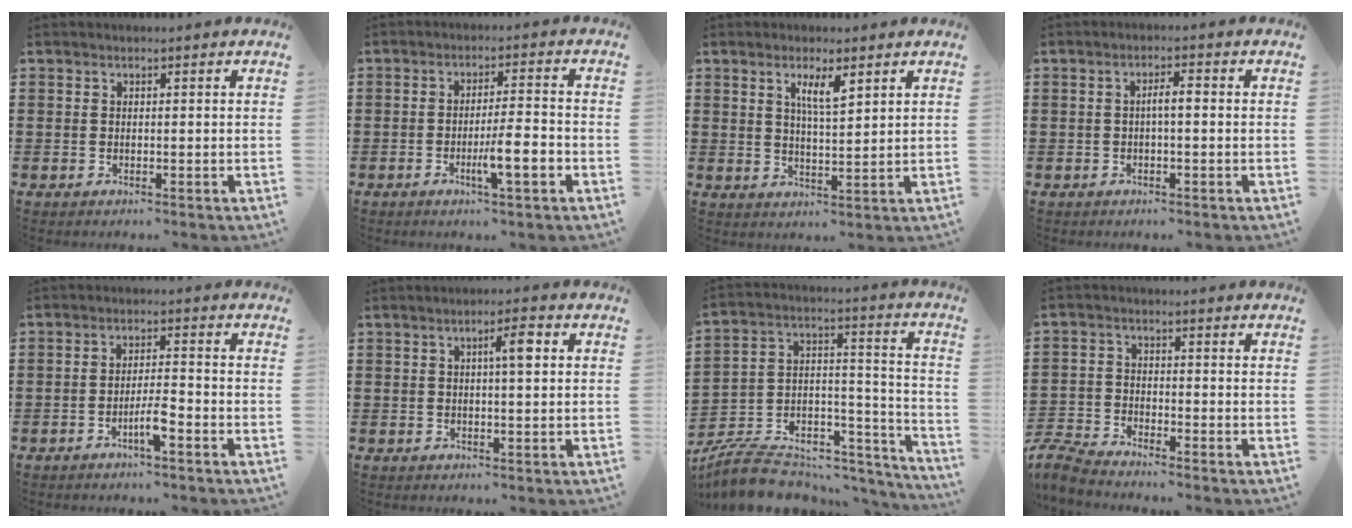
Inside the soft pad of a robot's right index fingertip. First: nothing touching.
{"total": 5.9, "force": [-2.3, 0.7, 5.4], "torque": [-0.087, -0.003, -0.037]}
{"total": 4.3, "force": [2.3, 1.0, 3.4], "torque": [-0.065, 0.002, 0.037]}
{"total": 2.2, "force": [-0.3, 0.4, 2.1], "torque": [-0.039, 0.003, -0.007]}
{"total": 4.1, "force": [-2.3, 0.5, 3.3], "torque": [-0.070, -0.001, -0.046]}
{"total": 3.6, "force": [1.0, 0.7, 3.4], "torque": [-0.053, 0.003, 0.008]}
{"total": 8.0, "force": [-7.0, 3.0, 2.4], "torque": [-0.049, 0.006, -0.132]}
{"total": 4.1, "force": [-4.1, 0.1, 0.7], "torque": [-0.037, -0.010, -0.087]}